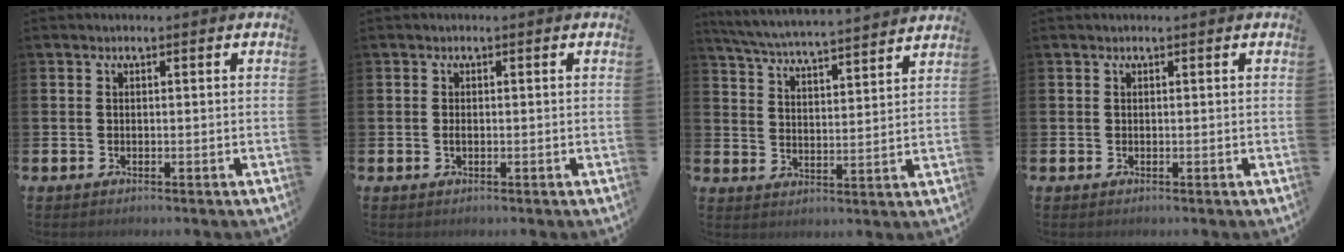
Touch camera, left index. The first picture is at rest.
{"total": 0.7, "force": [-0.1, 0.3, 0.6], "torque": [-0.008, 0.000, -0.005]}
{"total": 5.9, "force": [5.8, -0.1, 1.2], "torque": [-0.049, -0.047, 0.100]}
{"total": 0.0}